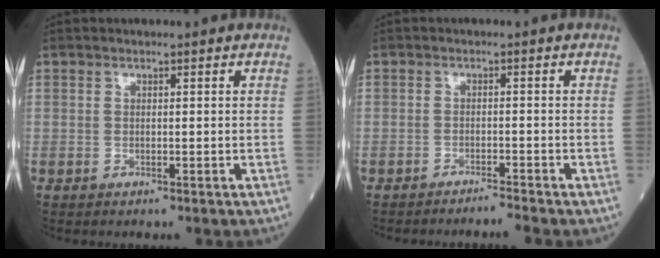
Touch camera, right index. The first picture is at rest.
{"total": 2.1, "force": [-1.9, -1.0, 0.0], "torque": [0.003, -0.006, -0.028]}